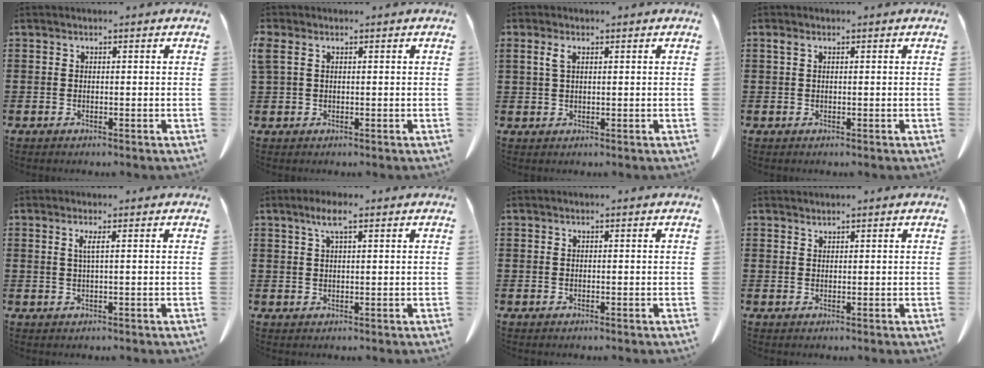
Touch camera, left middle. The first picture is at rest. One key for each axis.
{"total": 1.5, "fx": 0.6, "fy": 0.7, "fz": 1.2, "tx": -0.036, "ty": 0.000, "tz": 0.008}
{"total": 2.1, "fx": 0.9, "fy": 0.9, "fz": 1.7, "tx": -0.039, "ty": 0.004, "tz": 0.016}
{"total": 1.0, "fx": 0.3, "fy": 0.4, "fz": 0.9, "tx": -0.020, "ty": 0.002, "tz": 0.006}
{"total": 1.6, "fx": 0.4, "fy": -0.2, "fz": 1.6, "tx": -0.032, "ty": -0.004, "tz": 0.006}
{"total": 3.3, "fx": 1.7, "fy": 0.6, "fz": 2.7, "tx": -0.057, "ty": 0.004, "tz": 0.029}
{"total": 0.0}
{"total": 0.8, "fx": 0.8, "fy": 0.0, "fz": 0.0, "tx": -0.002, "ty": -0.003, "tz": 0.016}